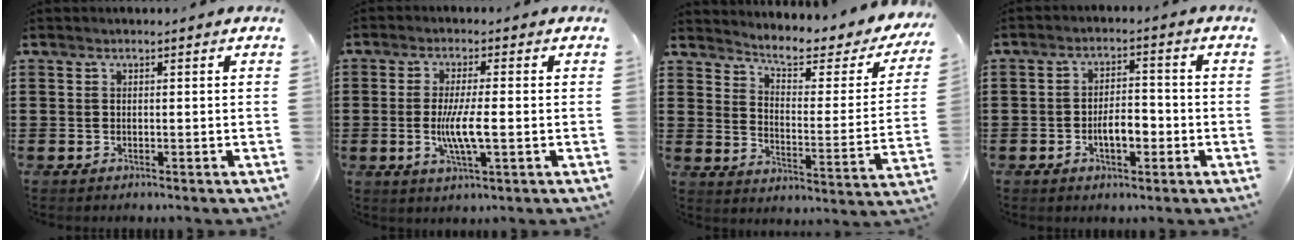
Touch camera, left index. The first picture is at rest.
{"total": 6.0, "force": [-0.6, 1.0, 5.8], "torque": [-0.122, -0.008, -0.019]}
{"total": 5.4, "force": [4.5, 0.7, 3.0], "torque": [-0.065, -0.036, 0.066]}
{"total": 4.9, "force": [-1.5, 2.3, 4.1], "torque": [-0.065, 0.005, -0.030]}